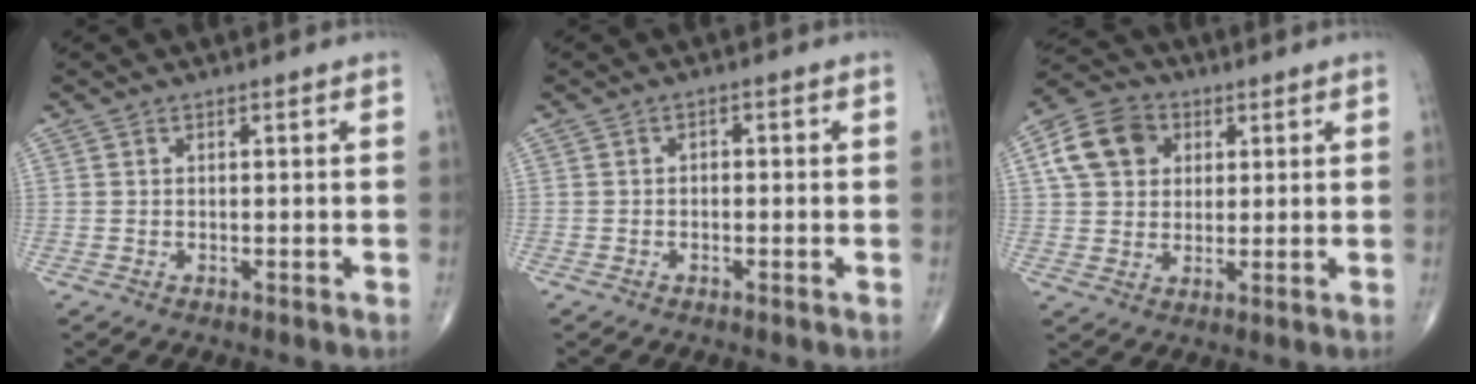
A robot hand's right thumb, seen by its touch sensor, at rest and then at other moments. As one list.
[{"total": 1.2, "force": [-0.3, 0.9, 0.7], "torque": [-0.002, 0.006, -0.008]}, {"total": 10.3, "force": [3.1, 8.2, 5.5], "torque": [-0.084, 0.004, 0.048]}]